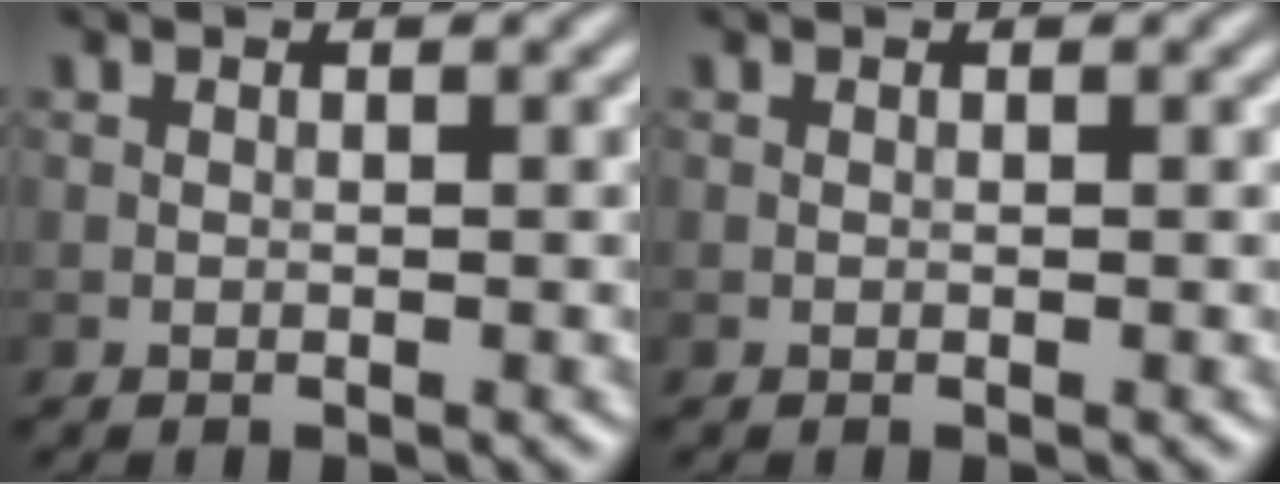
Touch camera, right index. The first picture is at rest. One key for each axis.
{"total": 0.0}